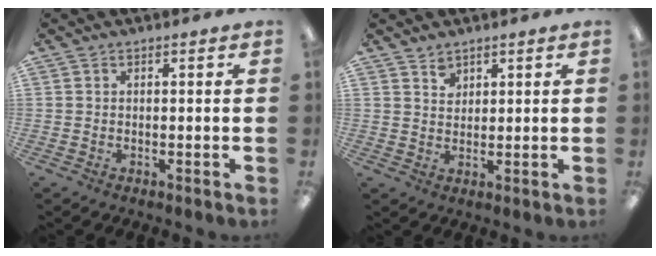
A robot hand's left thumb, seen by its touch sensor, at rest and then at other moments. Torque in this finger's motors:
{"motor_torque": [-0.03, 0.04, -0.35, 0.01, -0.04]}